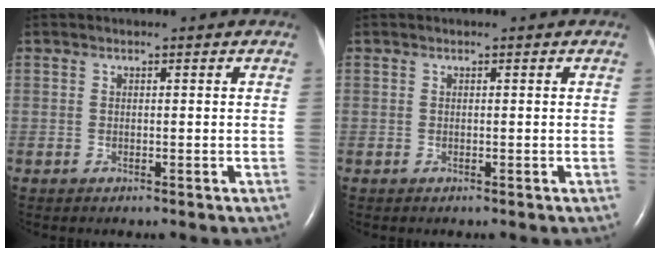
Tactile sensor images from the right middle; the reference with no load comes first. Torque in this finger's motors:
{"motor_torque": [-0.06, 0.09, 0.02, 0.00]}